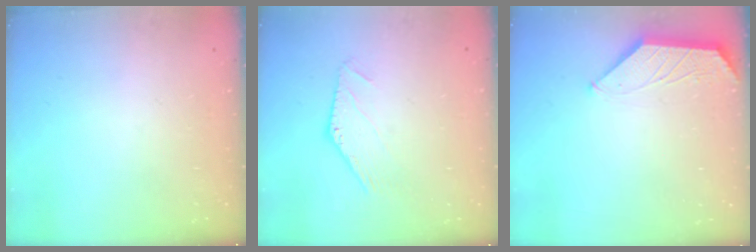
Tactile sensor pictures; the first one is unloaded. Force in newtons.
{"total": 0.0}
{"total": 0.8, "press": 0.8, "slide": 0.2}